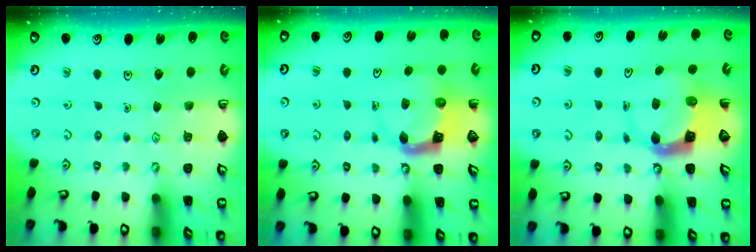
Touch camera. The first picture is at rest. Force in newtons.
{"total": 3.9, "press": 3.9, "slide": 0.6}
{"total": 3.9, "press": 3.9, "slide": 0.6}